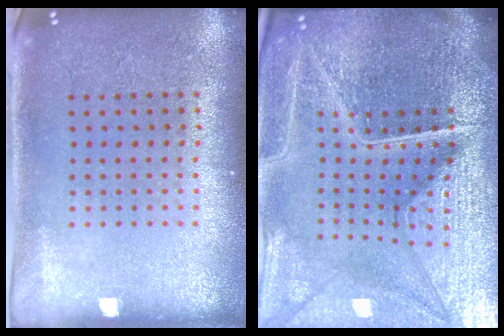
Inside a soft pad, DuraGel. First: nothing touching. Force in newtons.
{"total": 6.7, "press": 5.9, "slide": 3.2}